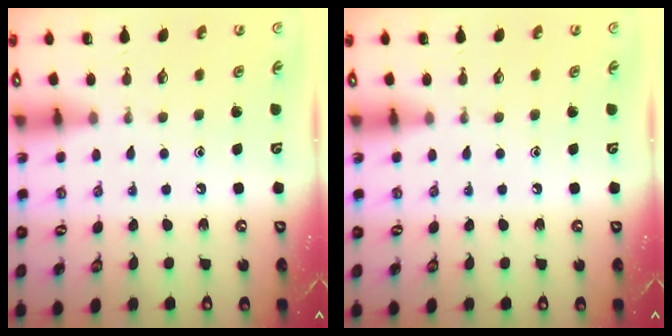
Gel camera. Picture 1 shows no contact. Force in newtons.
{"total": 0.0}